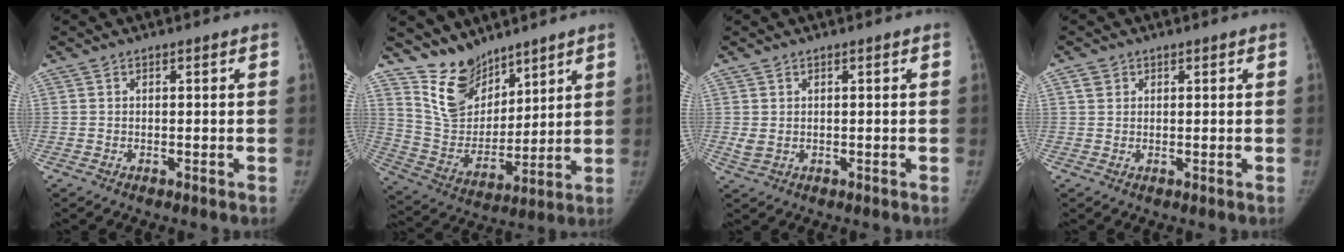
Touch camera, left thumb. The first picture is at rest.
{"total": 11.6, "force": [9.4, 6.2, 2.9], "torque": [-0.018, -0.076, 0.197]}
{"total": 1.6, "force": [0.1, 1.1, 1.2], "torque": [-0.028, 0.000, 0.007]}
{"total": 1.8, "force": [0.9, 1.5, 0.6], "torque": [-0.003, -0.001, 0.013]}